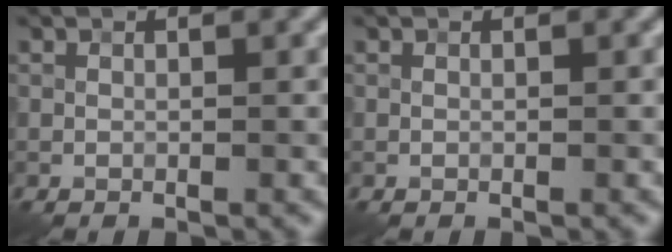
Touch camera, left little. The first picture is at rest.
{"total": 0.0}